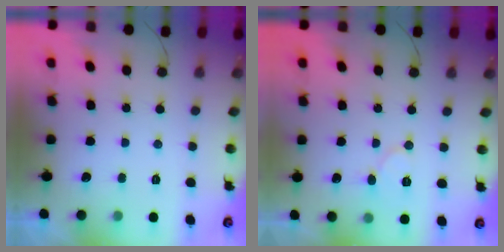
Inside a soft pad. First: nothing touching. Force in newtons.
{"total": 6.5, "press": 6.5, "slide": 0.6}